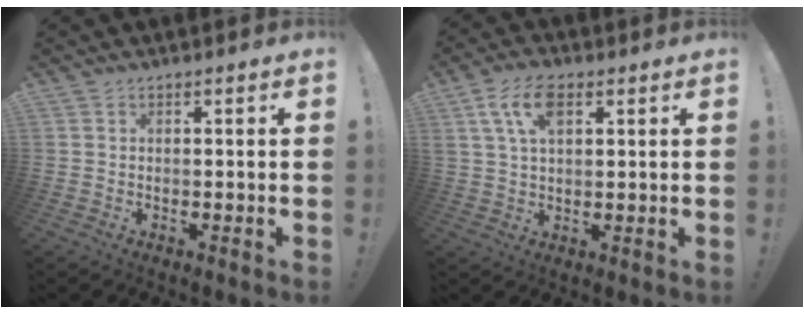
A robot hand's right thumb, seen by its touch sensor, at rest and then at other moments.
{"total": 9.0, "force": [3.8, 4.7, 6.7], "torque": [-0.123, 0.003, 0.069]}